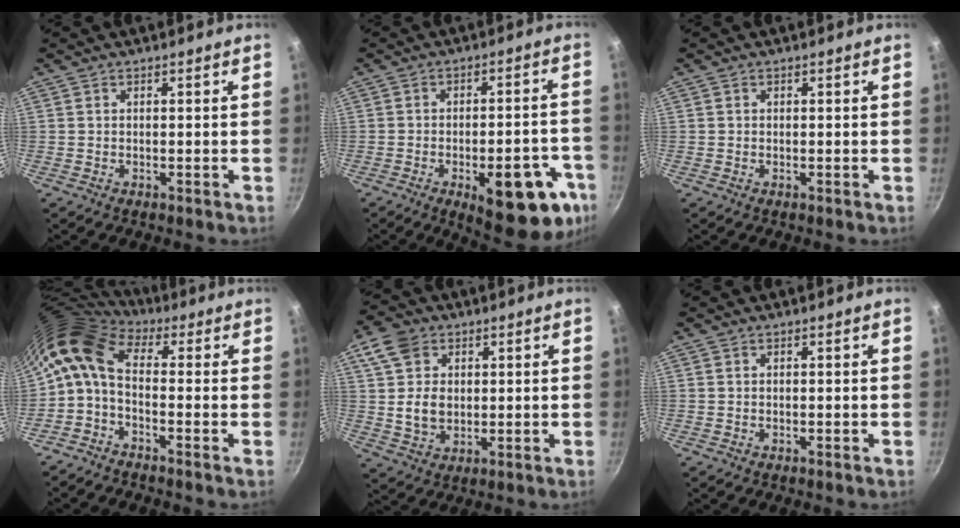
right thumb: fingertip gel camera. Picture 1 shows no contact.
{"total": 18.0, "force": [-7.7, 7.5, 14.5], "torque": [-0.127, 0.025, -0.091]}
{"total": 0.0}
{"total": 9.4, "force": [0.3, 5.3, 7.8], "torque": [-0.157, 0.023, -0.014]}
{"total": 9.4, "force": [2.1, 7.3, 5.5], "torque": [-0.071, -0.008, 0.037]}
{"total": 0.0}